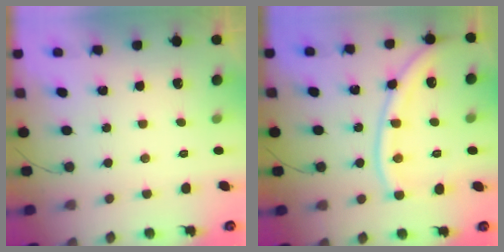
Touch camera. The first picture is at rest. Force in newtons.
{"total": 12.8, "press": 12.7, "slide": 1.4}